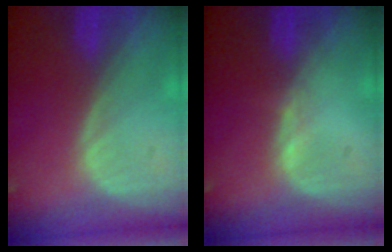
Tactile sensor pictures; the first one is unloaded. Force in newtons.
{"total": 0.6, "press": 0.5, "slide": 0.3}